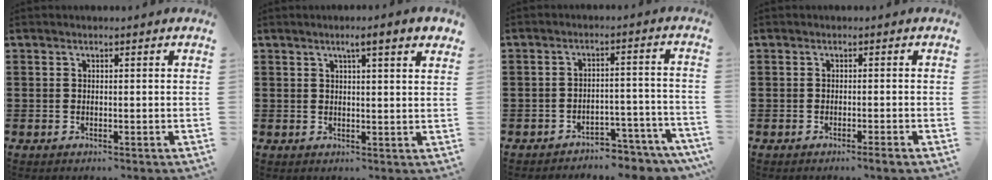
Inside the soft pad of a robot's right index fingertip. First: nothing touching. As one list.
[{"total": 3.1, "force": [1.9, -0.1, 2.5], "torque": [-0.044, -0.003, 0.030]}, {"total": 4.5, "force": [-4.4, 0.5, 0.7], "torque": [-0.015, 0.011, -0.091]}, {"total": 1.0, "force": [-0.7, -0.1, 0.7], "torque": [-0.012, -0.002, -0.014]}]